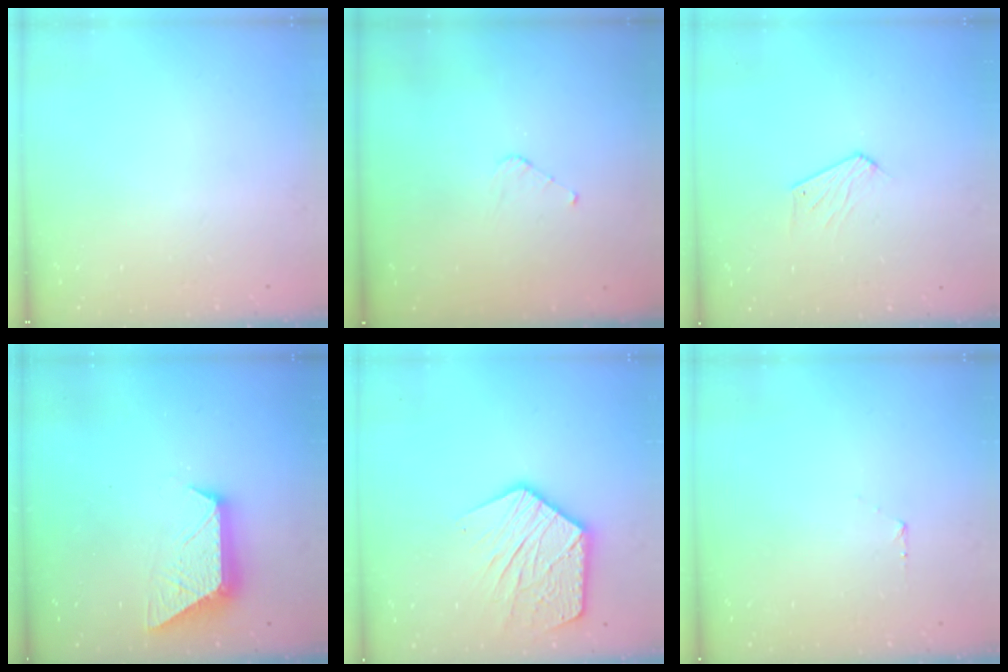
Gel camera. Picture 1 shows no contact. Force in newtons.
{"total": 3.0, "press": 3.0, "slide": 0.2}
{"total": 4.5, "press": 4.5, "slide": 0.2}
{"total": 11.0, "press": 10.9, "slide": 1.0}
{"total": 15.2, "press": 15.2, "slide": 1.1}
{"total": 4.2, "press": 4.1, "slide": 0.4}